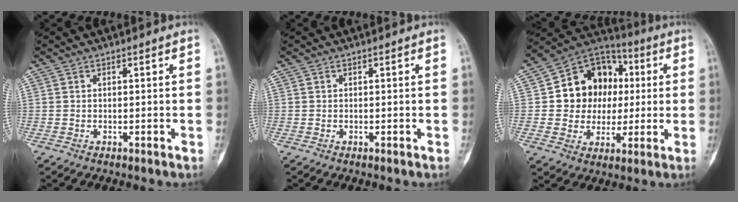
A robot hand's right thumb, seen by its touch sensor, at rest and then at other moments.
{"total": 0.0}
{"total": 15.8, "force": [1.7, 13.4, 8.2], "torque": [-0.071, 0.021, 0.029]}